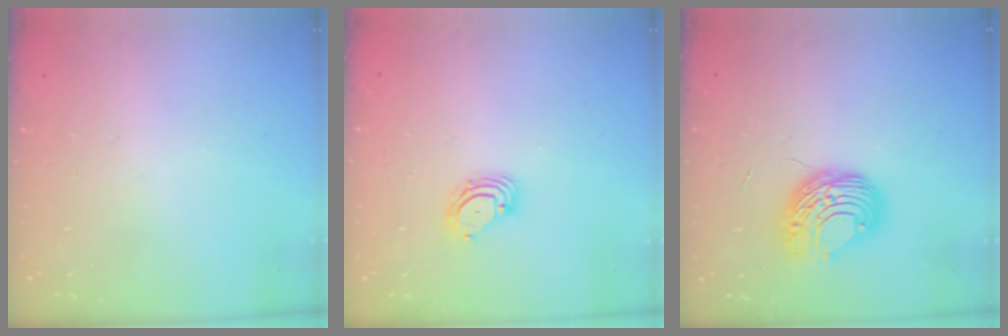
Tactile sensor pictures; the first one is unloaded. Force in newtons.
{"total": 3.3, "press": 3.3, "slide": 0.3}
{"total": 9.0, "press": 9.0, "slide": 0.9}